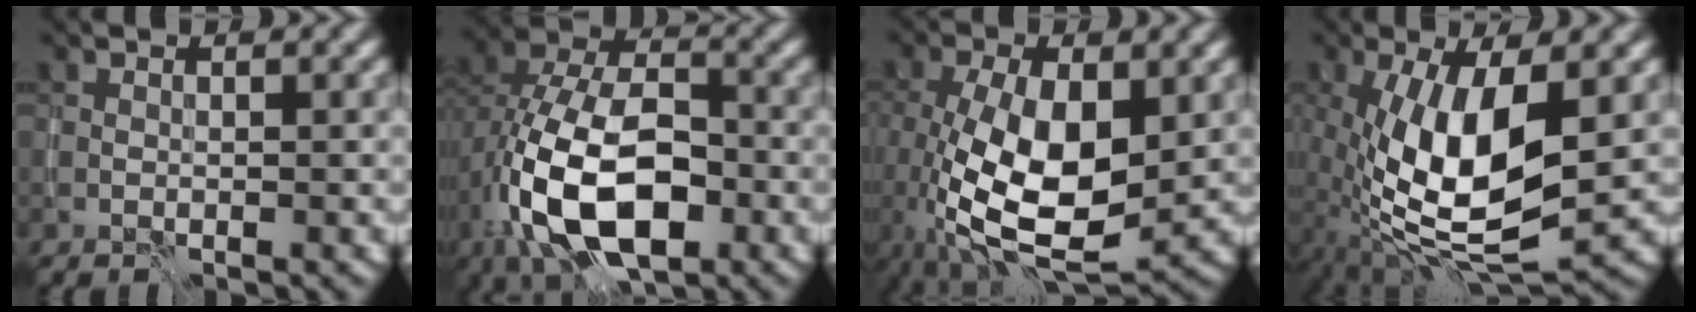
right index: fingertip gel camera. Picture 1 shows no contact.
{"total": 11.7, "force": [-4.1, 6.7, 8.6], "torque": [-0.174, -0.011, -0.074]}
{"total": 11.0, "force": [-1.6, 5.1, 9.6], "torque": [-0.195, -0.020, -0.024]}
{"total": 11.4, "force": [-1.1, 4.4, 10.5], "torque": [-0.207, -0.008, -0.023]}